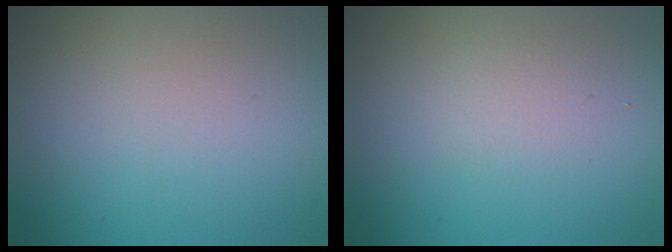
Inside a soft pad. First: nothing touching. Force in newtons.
{"total": 1.1, "press": 1.1, "slide": 0.1}